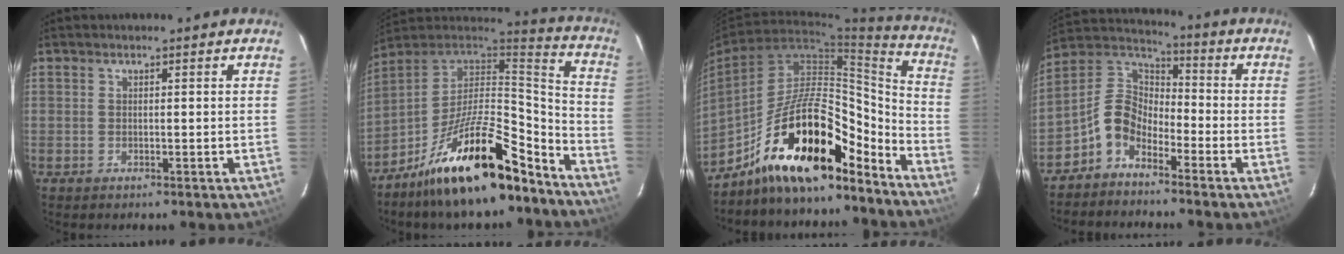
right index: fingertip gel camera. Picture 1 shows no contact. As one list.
[{"total": 22.3, "force": [-14.8, 6.7, 15.3], "torque": [-0.259, 0.007, -0.248]}, {"total": 19.1, "force": [-13.7, 5.9, 11.9], "torque": [-0.197, 0.031, -0.235]}, {"total": 8.5, "force": [-5.2, 5.0, 4.6], "torque": [-0.101, 0.030, -0.117]}]